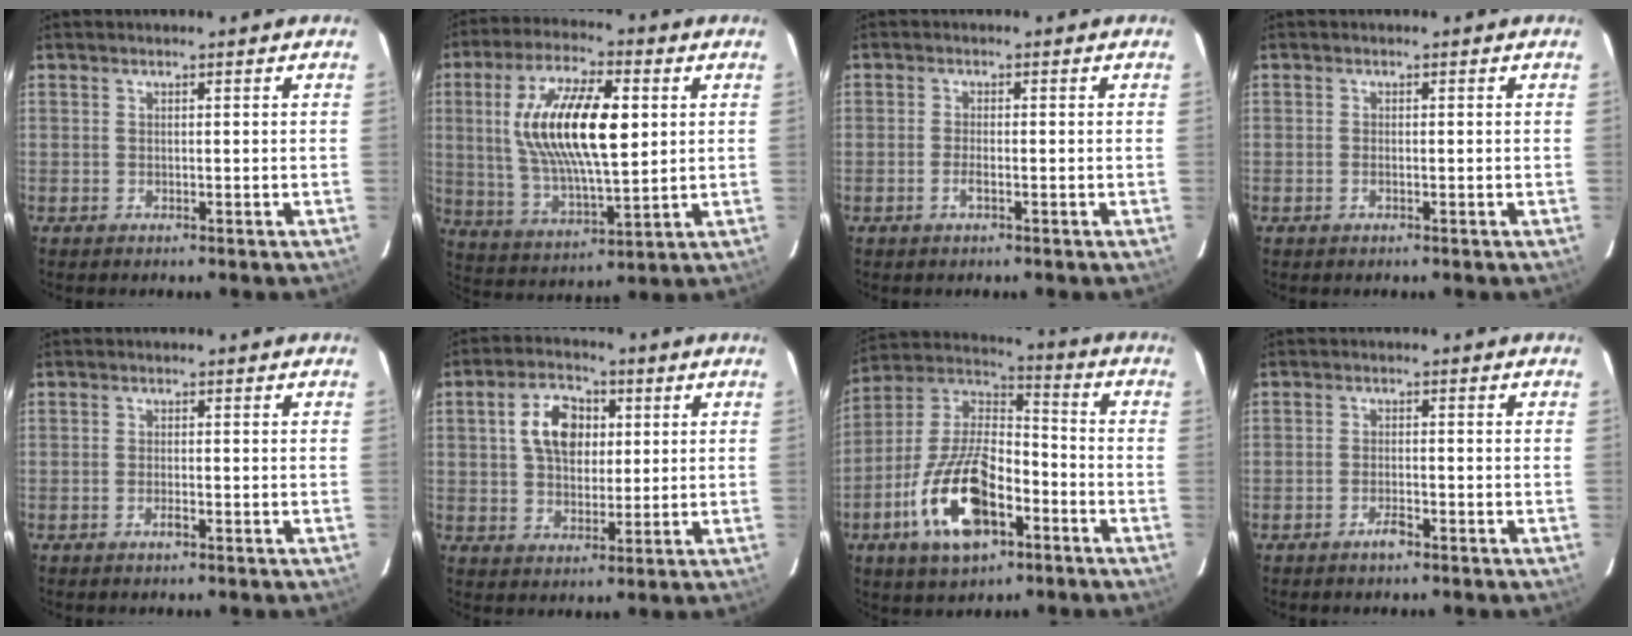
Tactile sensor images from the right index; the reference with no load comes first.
{"total": 18.6, "force": [3.6, 6.8, 16.9], "torque": [-0.323, 0.008, 0.073]}
{"total": 1.9, "force": [-0.9, 0.5, 1.6], "torque": [-0.036, 0.000, -0.018]}
{"total": 0.7, "force": [-0.3, 0.3, 0.6], "torque": [-0.013, 0.000, -0.007]}
{"total": 1.5, "force": [-0.8, 0.5, 1.1], "torque": [-0.024, 0.000, -0.015]}
{"total": 9.4, "force": [2.4, 6.4, 6.5], "torque": [-0.119, 0.026, 0.045]}
{"total": 19.4, "force": [-8.2, 9.5, 14.8], "torque": [-0.303, -0.001, -0.147]}
{"total": 2.4, "force": [-1.7, 0.8, 1.5], "torque": [-0.035, 0.001, -0.033]}